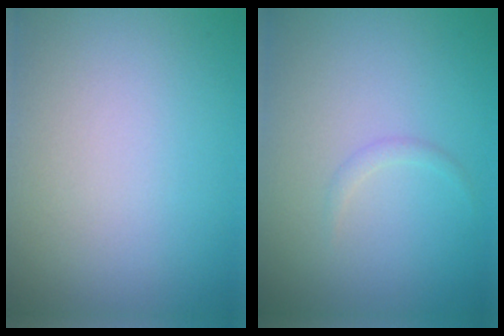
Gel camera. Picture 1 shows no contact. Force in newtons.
{"total": 0.7, "press": 0.7, "slide": 0.0}